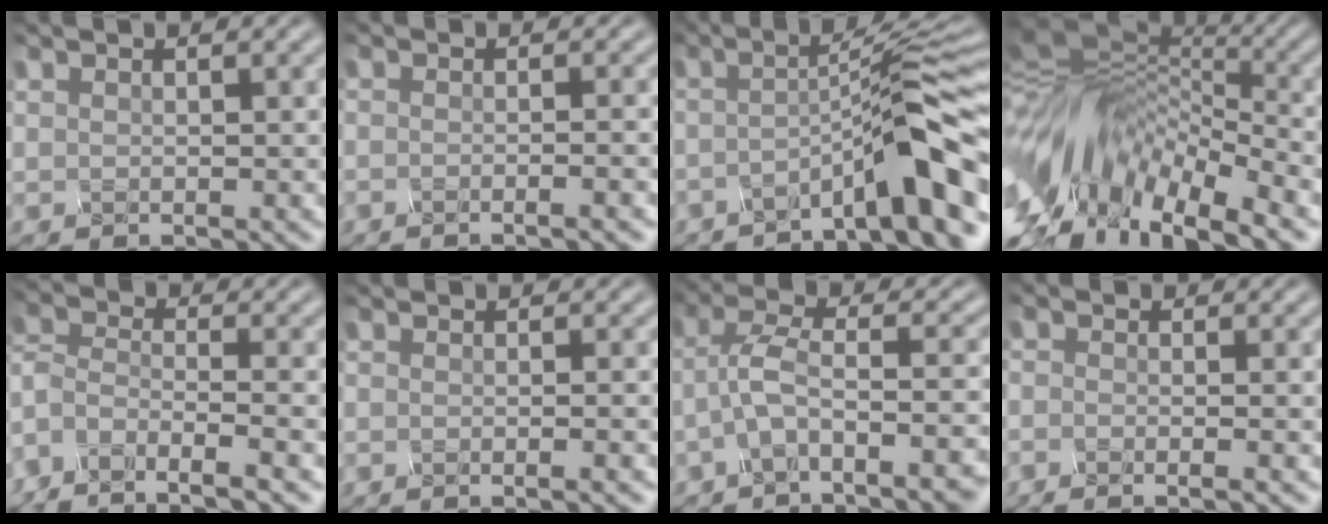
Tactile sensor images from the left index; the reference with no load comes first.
{"total": 2.7, "force": [-0.9, 1.4, 2.1], "torque": [-0.007, 0.015, -0.041]}
{"total": 8.0, "force": [-3.8, 0.7, 7.0], "torque": [-0.084, 0.020, -0.073]}
{"total": 15.2, "force": [-7.5, 6.6, 11.4], "torque": [-0.229, 0.011, -0.129]}
{"total": 5.9, "force": [-5.6, 0.5, 1.7], "torque": [-0.039, -0.002, -0.107]}
{"total": 2.0, "force": [-0.9, 1.0, 1.5], "torque": [-0.004, 0.011, -0.038]}
{"total": 6.6, "force": [-4.0, 1.5, 5.0], "torque": [-0.086, 0.010, -0.067]}
{"total": 1.8, "force": [-1.7, 0.3, 0.5], "torque": [0.005, -0.007, -0.040]}